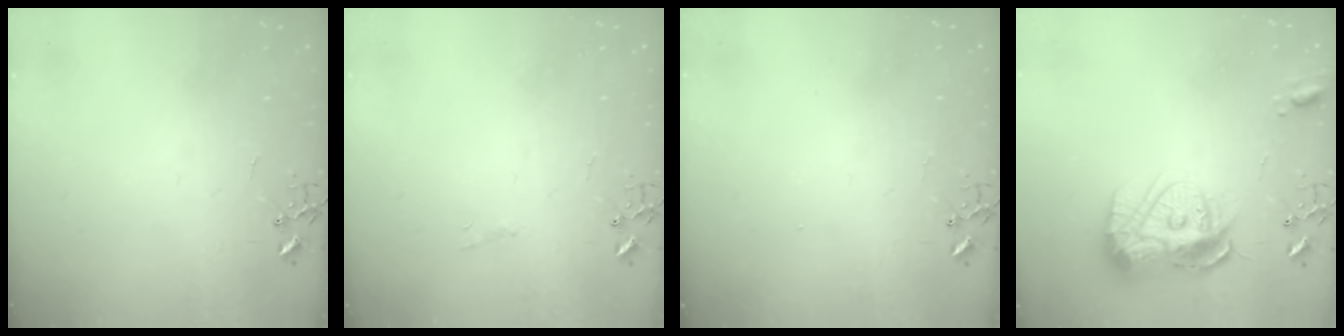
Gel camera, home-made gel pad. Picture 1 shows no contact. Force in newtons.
{"total": 4.2, "press": 4.2, "slide": 0.3}
{"total": 1.3, "press": 1.2, "slide": 0.1}
{"total": 14.9, "press": 14.9, "slide": 1.4}